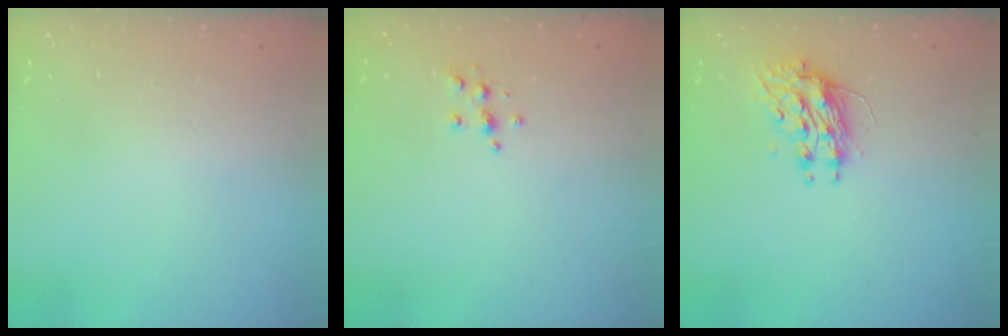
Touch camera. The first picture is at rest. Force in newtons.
{"total": 5.1, "press": 5.1, "slide": 0.3}
{"total": 10.2, "press": 10.2, "slide": 0.7}